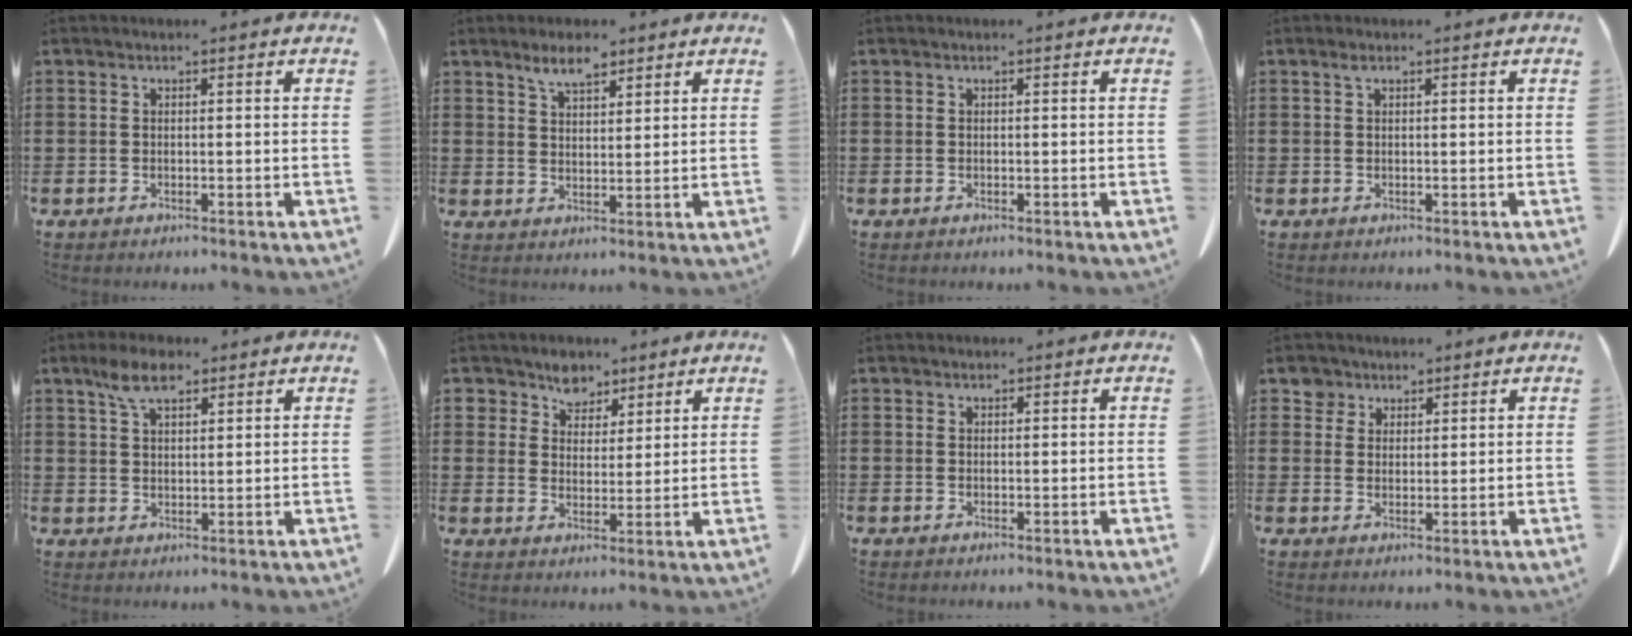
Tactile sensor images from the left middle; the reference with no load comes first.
{"total": 4.5, "force": [3.5, 1.6, 2.3], "torque": [-0.046, -0.004, 0.062]}
{"total": 0.0}
{"total": 0.7, "force": [0.4, 0.4, 0.5], "torque": [-0.012, 0.001, 0.008]}
{"total": 5.7, "force": [3.6, 2.3, 3.7], "torque": [-0.082, 0.006, 0.067]}
{"total": 5.6, "force": [4.5, 3.3, 0.7], "torque": [-0.034, -0.010, 0.082]}
{"total": 0.6, "force": [0.5, 0.3, 0.0], "torque": [-0.003, 0.000, 0.011]}
{"total": 3.4, "force": [2.5, 2.3, 0.3], "torque": [-0.012, 0.004, 0.048]}